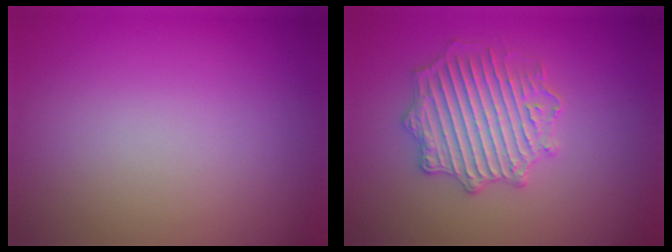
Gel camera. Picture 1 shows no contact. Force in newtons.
{"total": 4.0, "press": 4.0, "slide": 0.3}